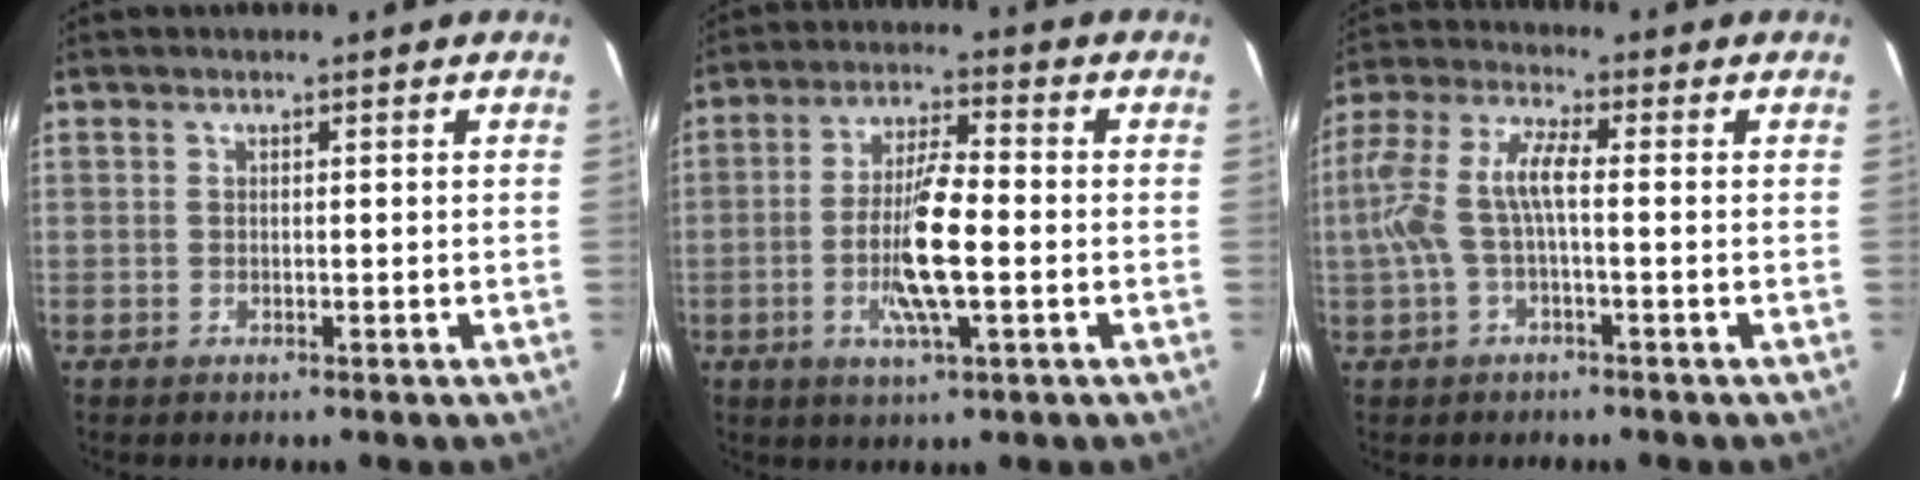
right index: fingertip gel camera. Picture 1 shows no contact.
{"total": 10.3, "force": [-2.5, 1.9, 9.9], "torque": [-0.190, -0.004, -0.048]}
{"total": 8.8, "force": [-1.2, 2.4, 8.3], "torque": [-0.184, 0.009, -0.021]}